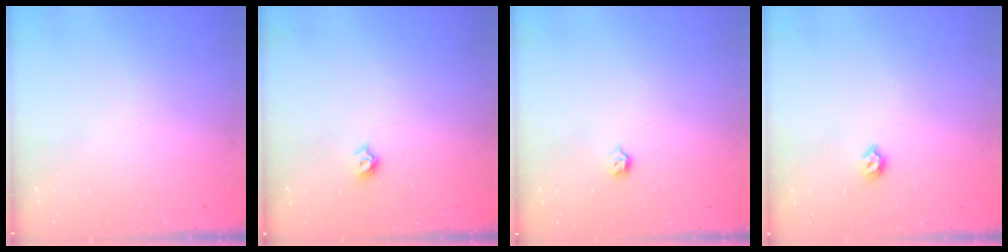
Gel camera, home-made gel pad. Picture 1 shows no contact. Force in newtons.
{"total": 4.8, "press": 4.8, "slide": 0.6}
{"total": 3.4, "press": 3.3, "slide": 0.7}
{"total": 5.0, "press": 4.9, "slide": 1.1}